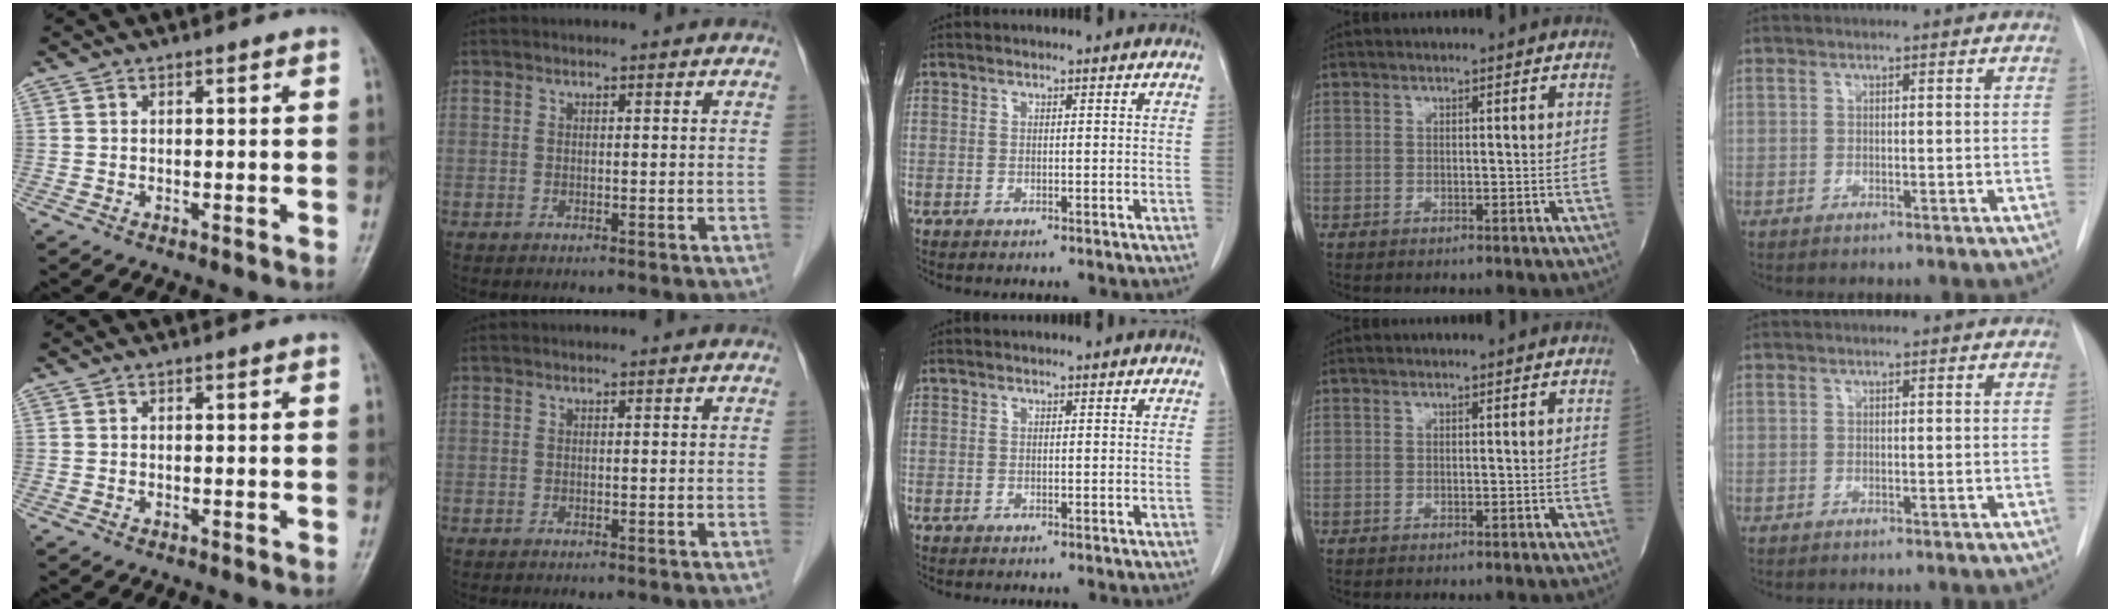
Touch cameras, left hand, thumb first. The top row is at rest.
{}